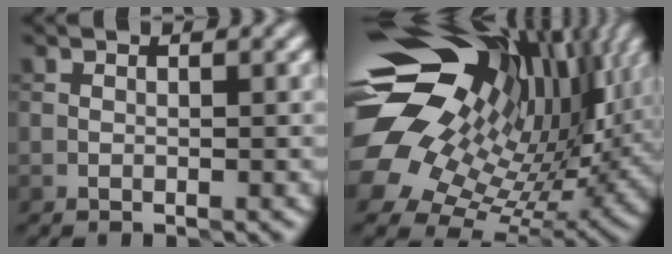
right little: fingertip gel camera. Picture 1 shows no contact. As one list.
[{"total": 17.4, "force": [6.5, 10.4, 12.4], "torque": [-0.229, 0.018, 0.121]}]